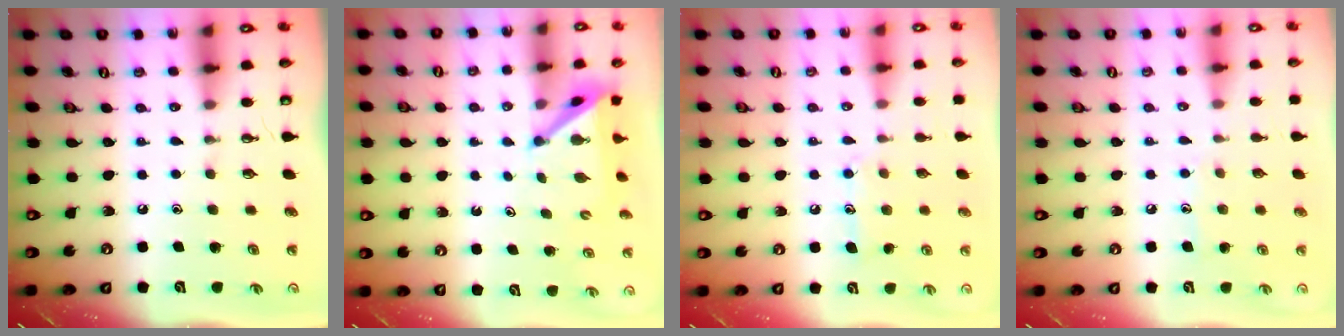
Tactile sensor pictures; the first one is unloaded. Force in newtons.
{"total": 4.7, "press": 4.7, "slide": 0.5}
{"total": 9.2, "press": 9.1, "slide": 0.7}
{"total": 6.4, "press": 6.4, "slide": 0.6}